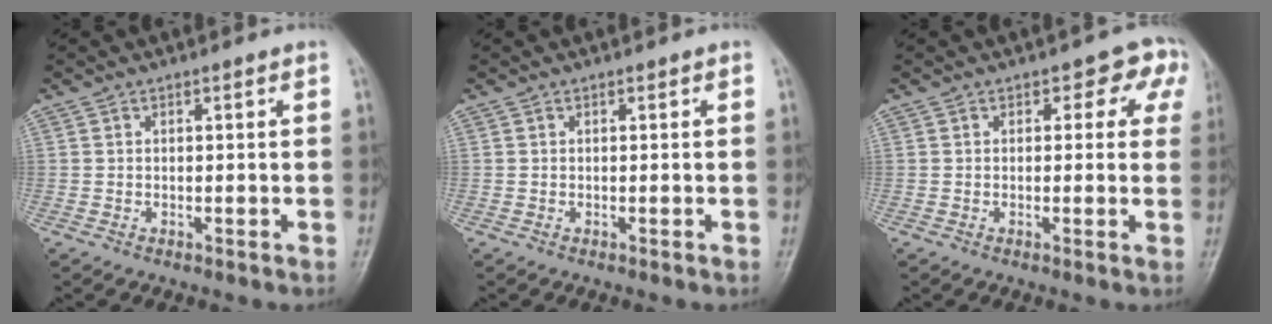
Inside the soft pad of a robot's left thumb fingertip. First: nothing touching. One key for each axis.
{"total": 0.0}
{"total": 5.1, "fx": 2.0, "fy": 3.5, "fz": 3.1, "tx": 0.014, "ty": 0.001, "tz": 0.008}